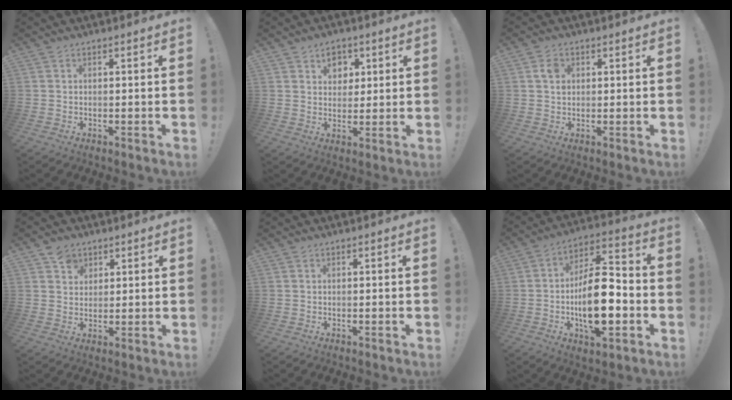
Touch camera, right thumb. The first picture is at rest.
{"total": 6.6, "force": [3.4, 5.4, 1.8], "torque": [-0.012, -0.024, 0.060]}
{"total": 3.8, "force": [1.0, 2.9, 2.1], "torque": [-0.020, -0.001, 0.016]}
{"total": 5.3, "force": [3.1, 4.1, 1.1], "torque": [-0.007, -0.018, 0.057]}
{"total": 0.0}
{"total": 19.2, "force": [-4.5, 8.8, 16.4], "torque": [-0.281, 0.023, -0.070]}